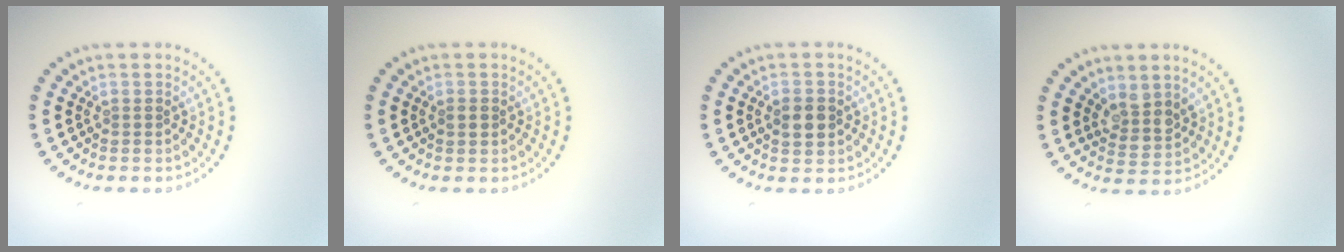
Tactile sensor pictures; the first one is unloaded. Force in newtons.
{"total": 1.0, "press": 1.0, "slide": 0.1}
{"total": 2.6, "press": 2.6, "slide": 0.0}
{"total": 2.5, "press": 2.0, "slide": 1.5}